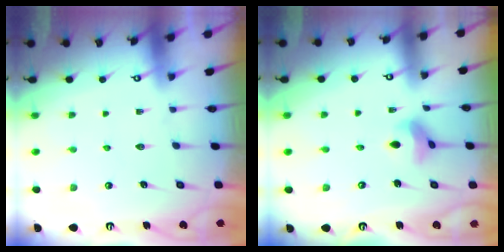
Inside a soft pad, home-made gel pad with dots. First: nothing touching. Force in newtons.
{"total": 5.0, "press": 5.0, "slide": 0.6}